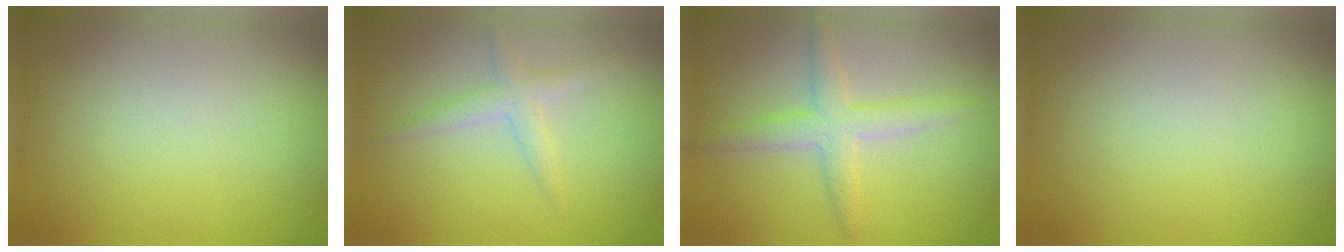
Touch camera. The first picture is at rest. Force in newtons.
{"total": 2.0, "press": 2.0, "slide": 0.1}
{"total": 3.2, "press": 3.2, "slide": 0.2}
{"total": 0.0}